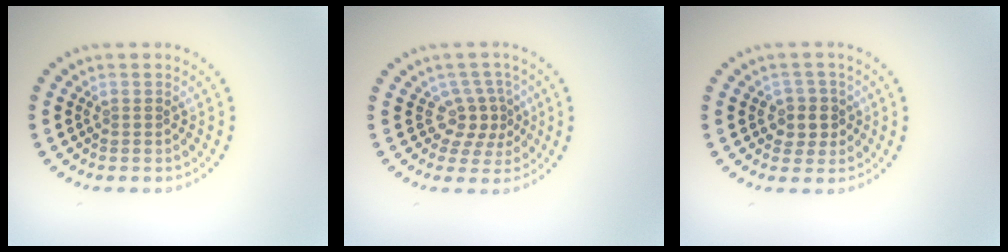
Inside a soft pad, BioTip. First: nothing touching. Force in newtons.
{"total": 2.8, "press": 2.1, "slide": 1.9}
{"total": 2.3, "press": 2.0, "slide": 1.0}